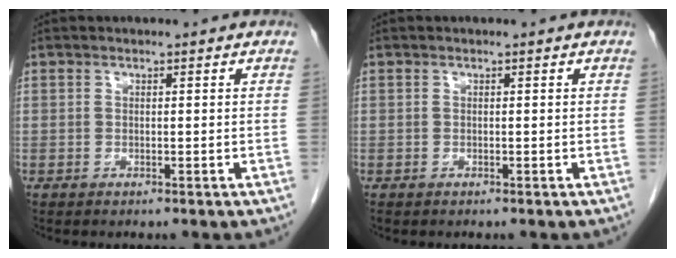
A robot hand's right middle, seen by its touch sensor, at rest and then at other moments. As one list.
[{"total": 0.0}]